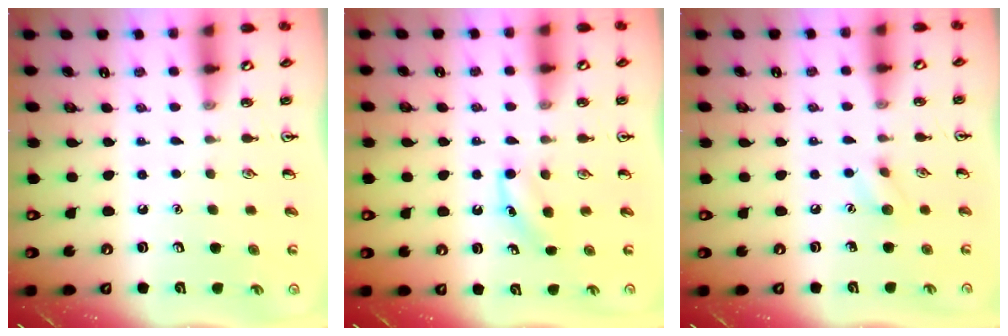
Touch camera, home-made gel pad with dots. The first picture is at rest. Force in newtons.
{"total": 3.9, "press": 3.6, "slide": 1.3}
{"total": 7.0, "press": 6.8, "slide": 1.7}